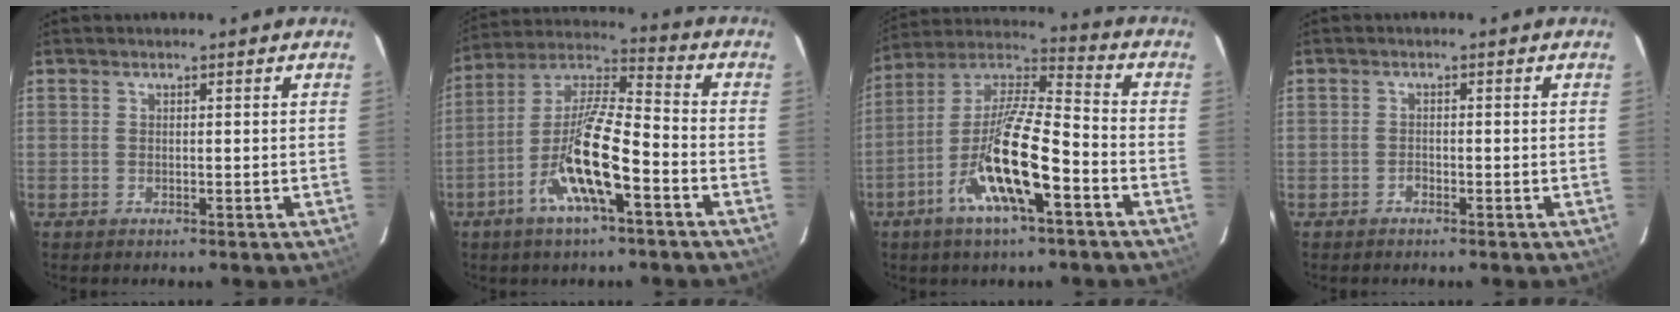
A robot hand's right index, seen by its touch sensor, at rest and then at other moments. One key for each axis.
{"total": 14.4, "fx": -6.2, "fy": 2.9, "fz": 12.6, "tx": -0.254, "ty": -0.006, "tz": -0.123}
{"total": 16.7, "fx": -7.3, "fy": 3.6, "fz": 14.6, "tx": -0.284, "ty": -0.017, "tz": -0.144}
{"total": 0.8, "fx": -0.7, "fy": 0.4, "fz": 0.2, "tx": -0.005, "ty": 0.003, "tz": -0.013}